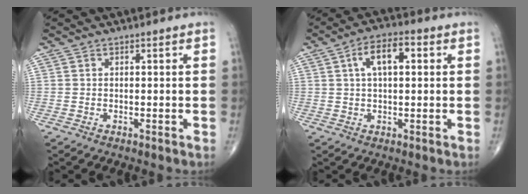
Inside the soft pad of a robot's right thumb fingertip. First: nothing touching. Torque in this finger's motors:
{"motor_torque": [0.08, 1.60, 0.88, 0.32, 0.10]}